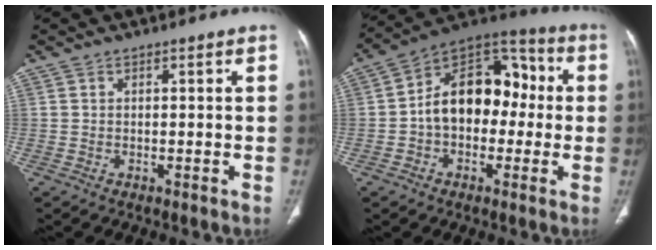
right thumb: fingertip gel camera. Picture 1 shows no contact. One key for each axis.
{"total": 16.4, "fx": -0.4, "fy": 11.2, "fz": 11.9, "tx": -0.145, "ty": 0.052, "tz": -0.020}